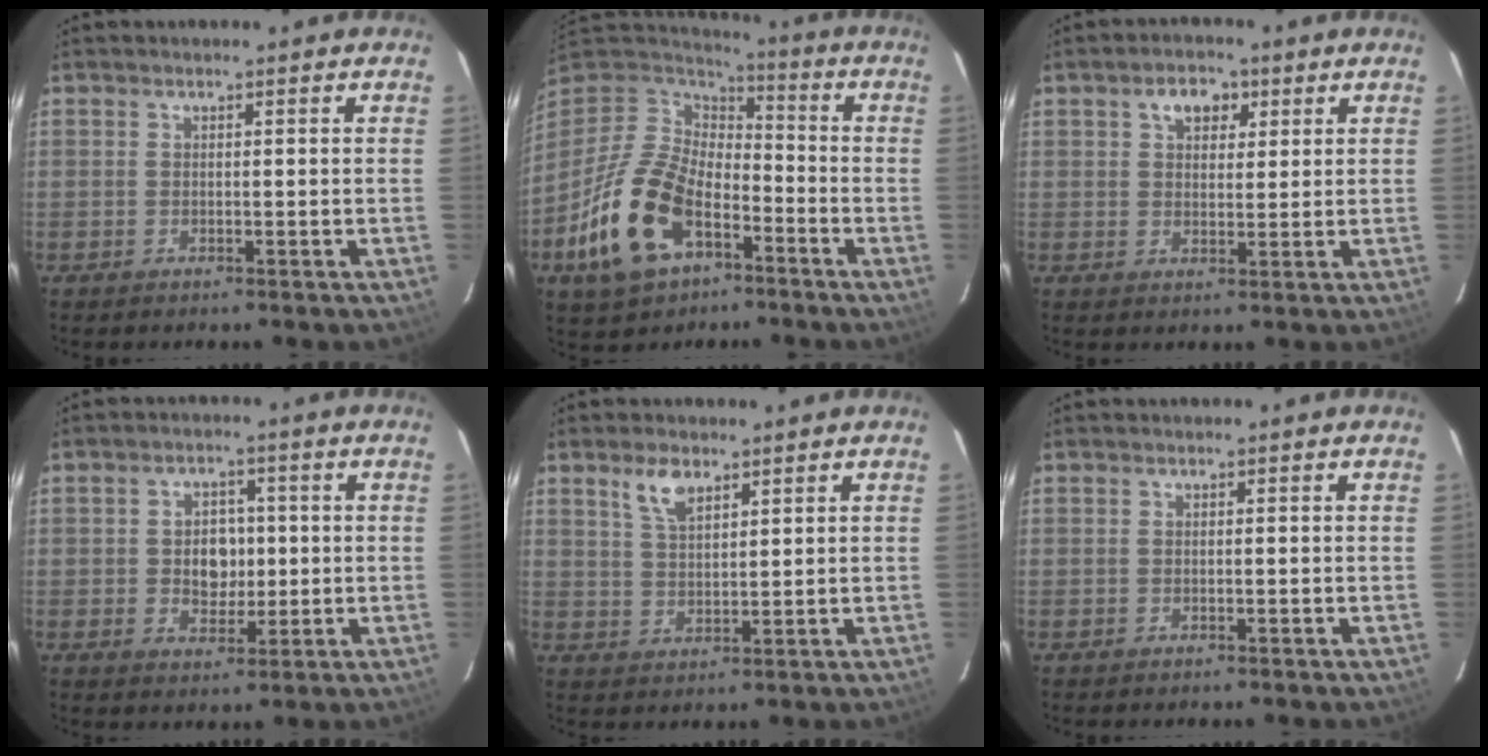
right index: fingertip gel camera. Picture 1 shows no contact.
{"total": 19.9, "force": [-9.1, 12.0, 13.1], "torque": [-0.290, -0.014, -0.161]}
{"total": 5.1, "force": [2.4, 3.5, 2.9], "torque": [-0.044, 0.016, 0.039]}
{"total": 5.9, "force": [-0.1, 4.6, 3.7], "torque": [-0.065, 0.008, 0.004]}
{"total": 5.2, "force": [3.4, 2.3, 3.2], "torque": [-0.059, 0.005, 0.067]}
{"total": 0.0}